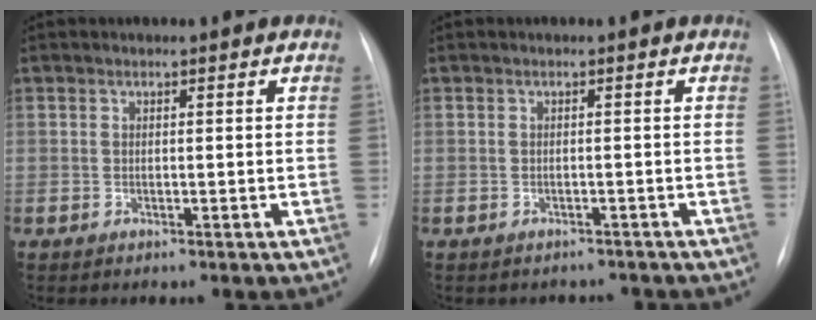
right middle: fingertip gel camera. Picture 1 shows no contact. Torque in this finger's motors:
{"motor_torque": [0.15, -0.24, -0.05, -0.01]}